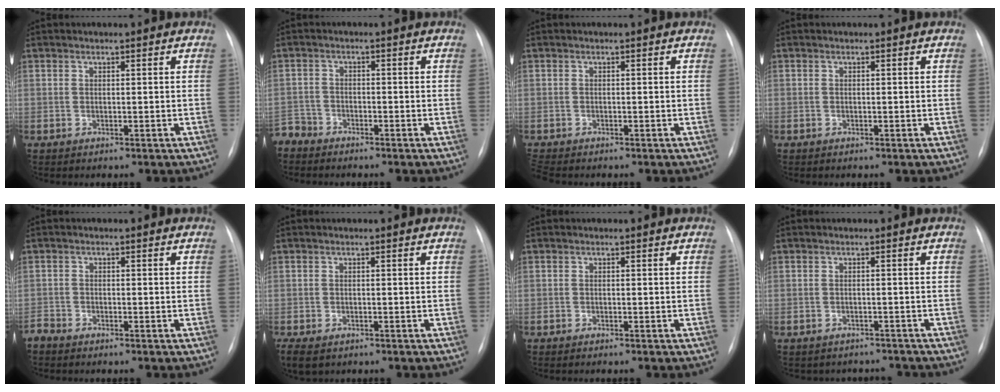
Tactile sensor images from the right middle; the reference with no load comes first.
{"total": 3.9, "force": [-3.6, 1.5, -0.4], "torque": [0.012, -0.005, -0.073]}
{"total": 2.1, "force": [-1.8, 0.6, 0.7], "torque": [-0.013, -0.006, -0.029]}
{"total": 0.0}
{"total": 2.3, "force": [-2.2, 0.4, -0.1], "torque": [0.005, -0.008, -0.043]}
{"total": 6.5, "force": [-4.0, 3.9, 3.3], "torque": [-0.076, -0.011, -0.059]}
{"total": 0.7, "force": [-0.6, -0.1, 0.3], "torque": [-0.008, -0.003, -0.008]}
{"total": 4.7, "force": [-4.3, 1.8, -0.3], "torque": [0.006, 0.012, -0.047]}